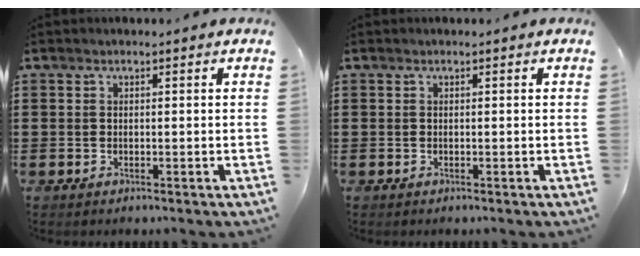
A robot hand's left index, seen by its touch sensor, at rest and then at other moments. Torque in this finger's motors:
{"motor_torque": [0.00, 0.00, 0.00, 0.00]}